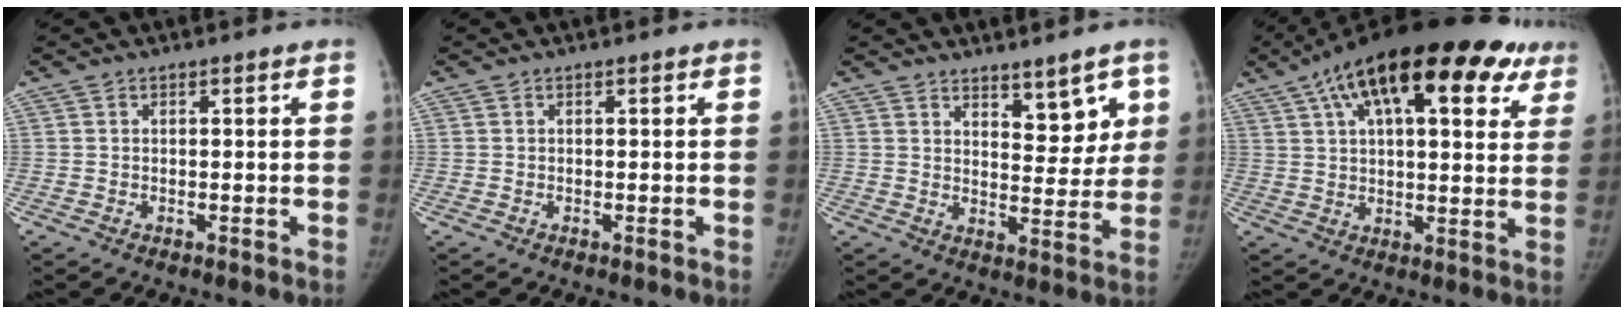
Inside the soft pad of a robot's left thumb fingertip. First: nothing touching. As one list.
[{"total": 0.0}, {"total": 7.8, "force": [4.7, 3.9, 4.9], "torque": [-0.026, -0.036, 0.071]}, {"total": 27.5, "force": [14.2, 11.9, 20.3], "torque": [-0.288, 0.023, 0.208]}]